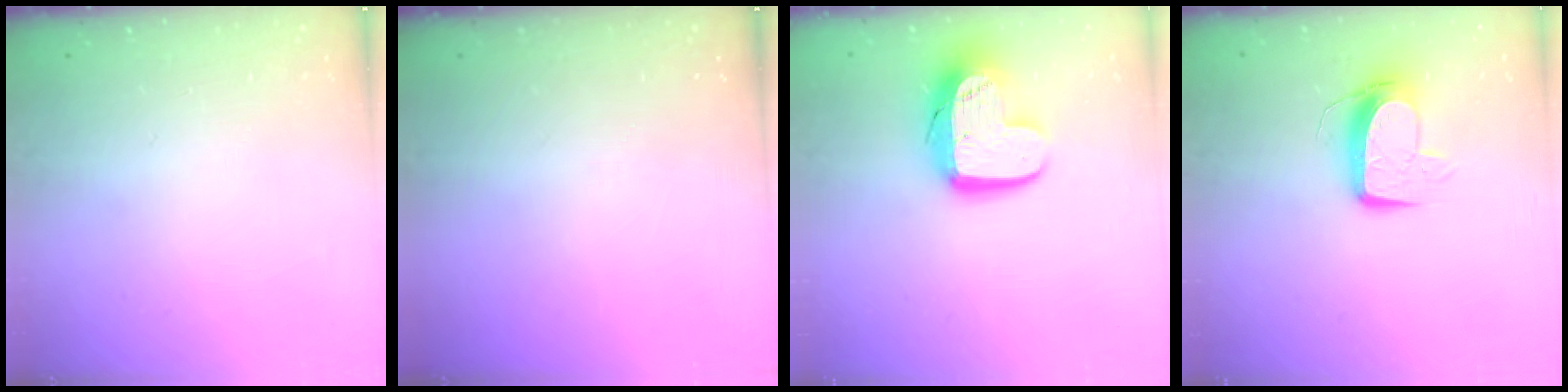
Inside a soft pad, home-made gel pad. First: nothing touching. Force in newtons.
{"total": 0.0}
{"total": 14.4, "press": 14.3, "slide": 1.4}
{"total": 10.3, "press": 10.2, "slide": 1.1}